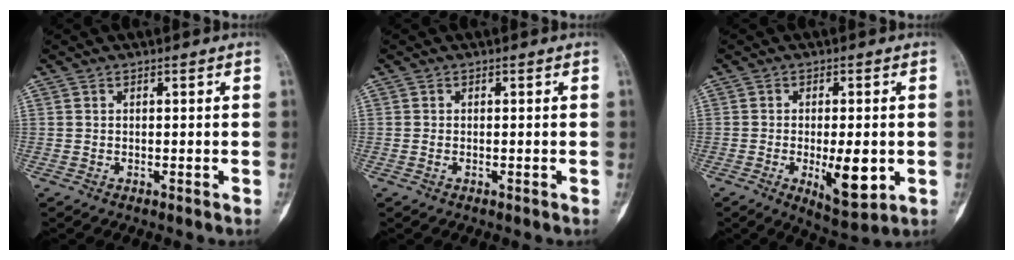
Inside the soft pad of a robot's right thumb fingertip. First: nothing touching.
{"total": 0.5, "force": [-0.1, 0.3, 0.4], "torque": [-0.013, -0.001, -0.001]}
{"total": 9.2, "force": [-1.8, 3.6, 8.2], "torque": [-0.114, -0.015, -0.018]}